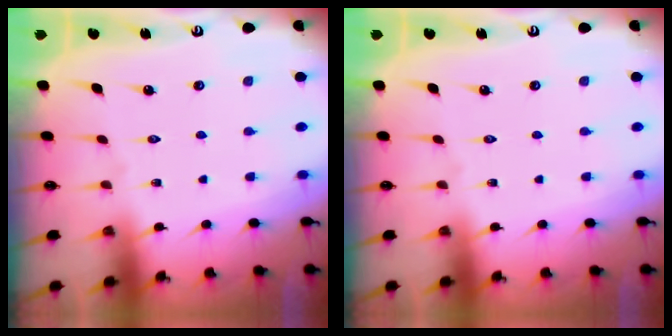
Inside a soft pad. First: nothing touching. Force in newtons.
{"total": 0.0}